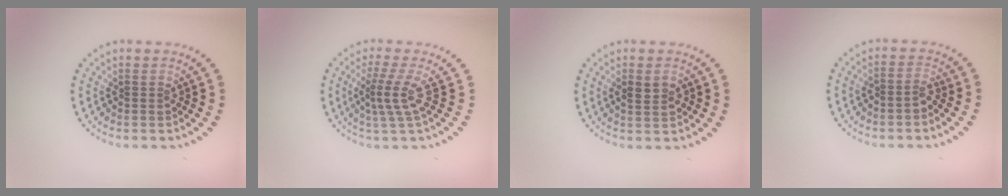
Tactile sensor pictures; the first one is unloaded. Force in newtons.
{"total": 2.8, "press": 2.0, "slide": 1.9}
{"total": 1.8, "press": 1.8, "slide": 0.2}
{"total": 1.3, "press": 1.0, "slide": 0.8}